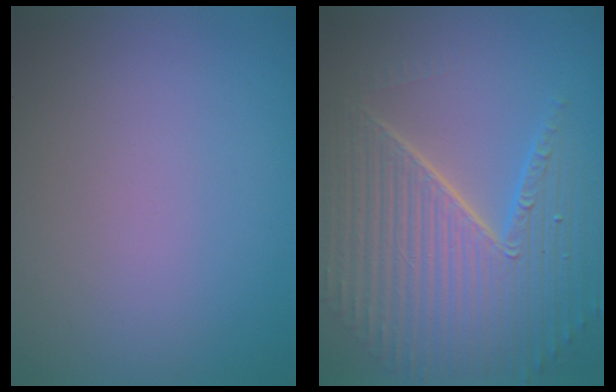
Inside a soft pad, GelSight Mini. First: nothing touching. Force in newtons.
{"total": 9.7, "press": 6.2, "slide": 7.5}